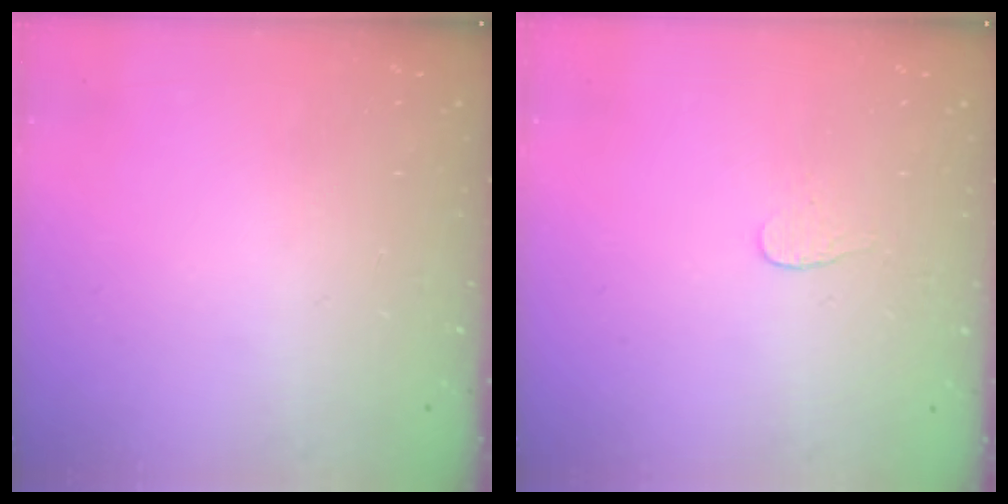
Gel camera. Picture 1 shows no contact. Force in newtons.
{"total": 2.7, "press": 2.7, "slide": 0.3}